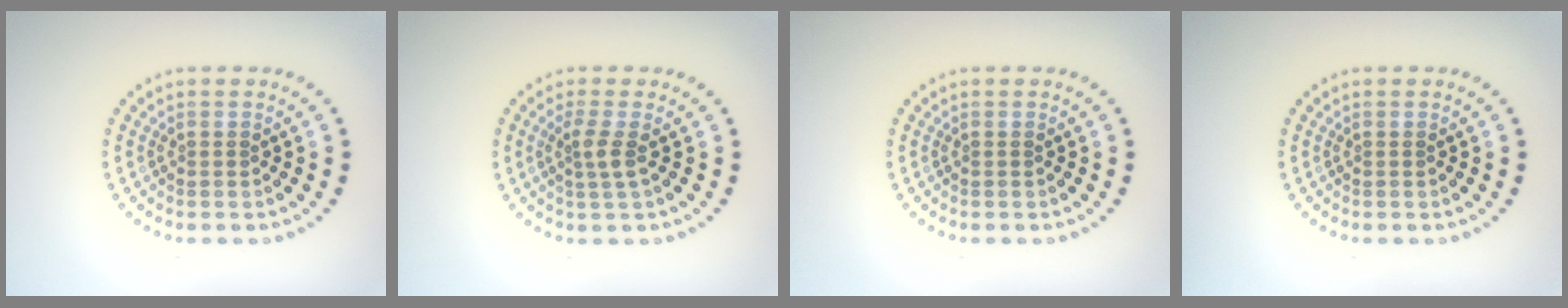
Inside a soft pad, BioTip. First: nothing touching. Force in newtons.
{"total": 1.9, "press": 1.4, "slide": 1.3}
{"total": 0.0}
{"total": 0.0}